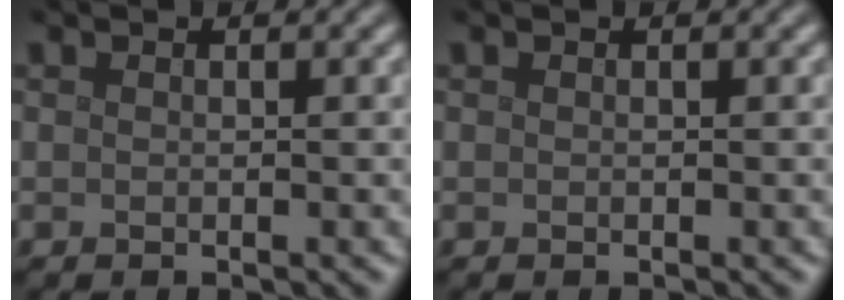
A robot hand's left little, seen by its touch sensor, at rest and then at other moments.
{"total": 0.0}